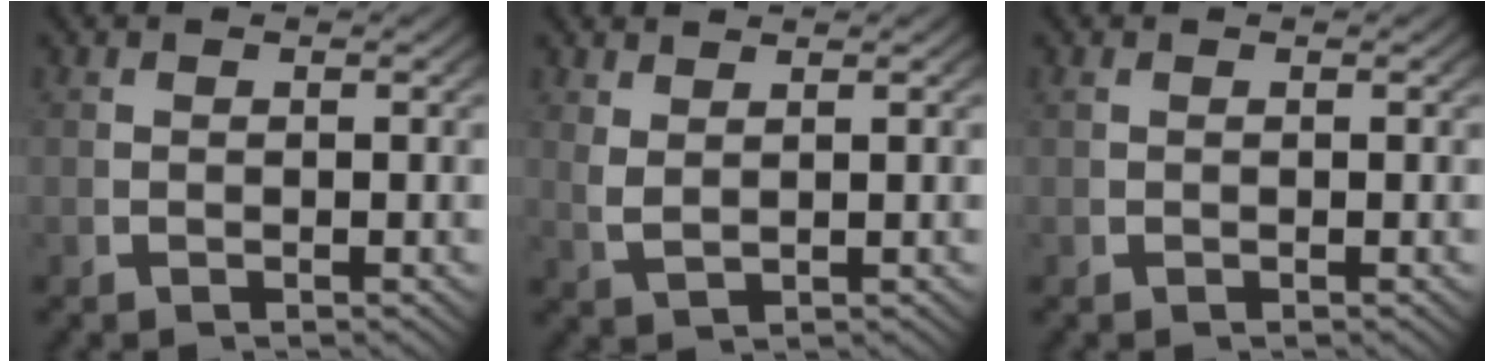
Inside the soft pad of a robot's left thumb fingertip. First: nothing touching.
{"total": 2.0, "force": [1.6, 0.5, 1.1], "torque": [-0.029, -0.005, 0.043]}
{"total": 0.0}